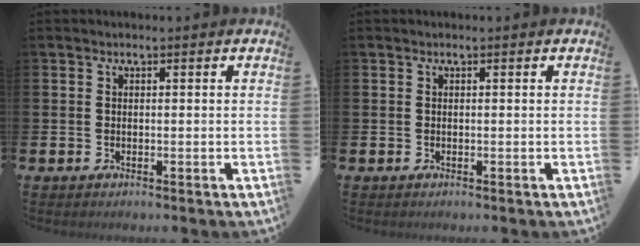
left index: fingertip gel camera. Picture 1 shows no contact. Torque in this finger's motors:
{"motor_torque": [-0.06, 0.03, 0.02, 0.00]}